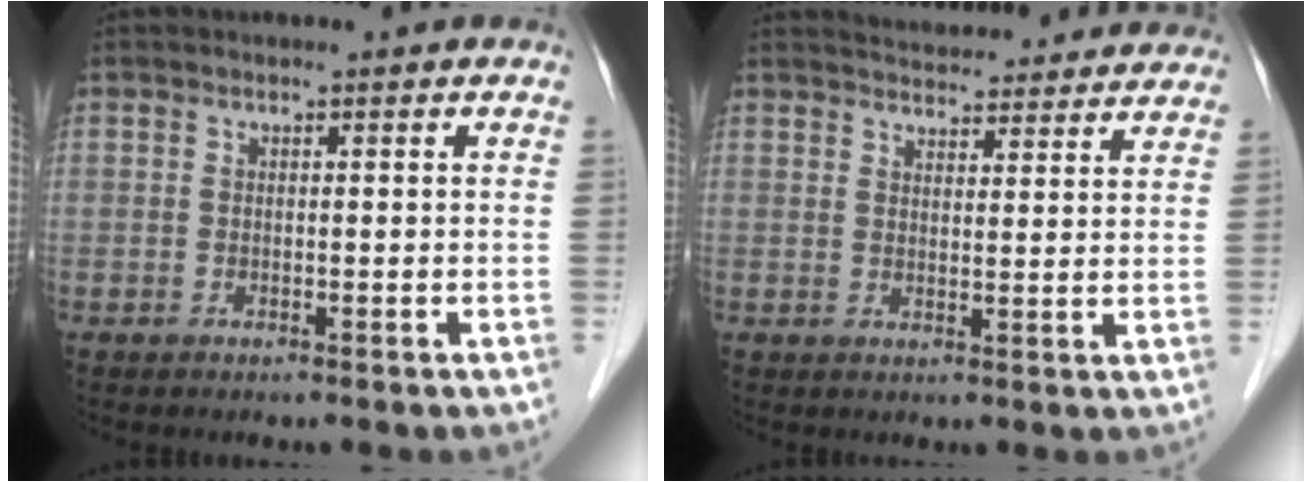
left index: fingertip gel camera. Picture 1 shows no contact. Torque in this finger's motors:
{"motor_torque": [1.01, -1.13, 0.21, 0.05]}